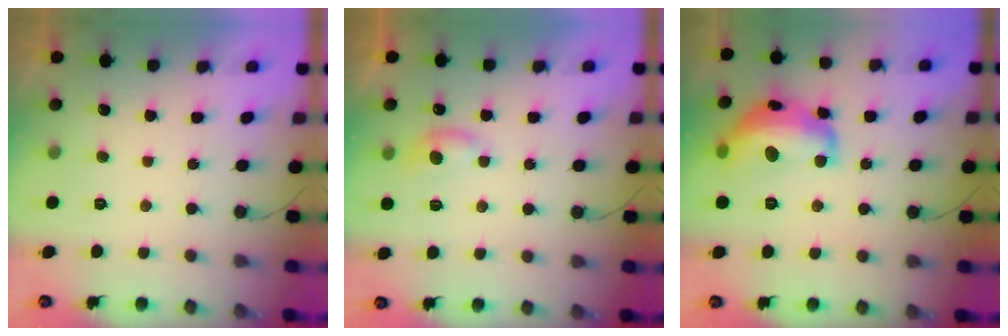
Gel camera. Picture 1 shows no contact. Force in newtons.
{"total": 6.3, "press": 6.2, "slide": 0.9}
{"total": 16.6, "press": 16.6, "slide": 1.0}